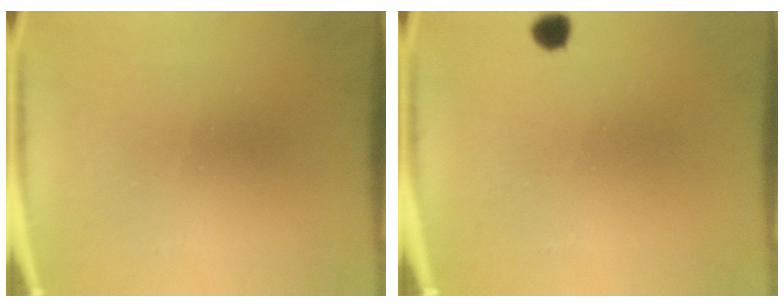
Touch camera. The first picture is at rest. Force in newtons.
{"total": 2.1}